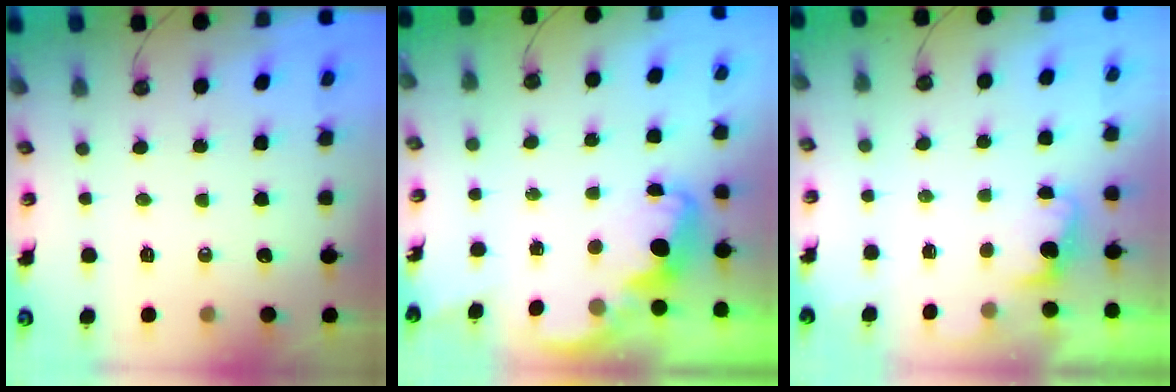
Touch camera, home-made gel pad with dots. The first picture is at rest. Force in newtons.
{"total": 2.8, "press": 2.6, "slide": 0.8}
{"total": 1.4, "press": 1.1, "slide": 0.8}